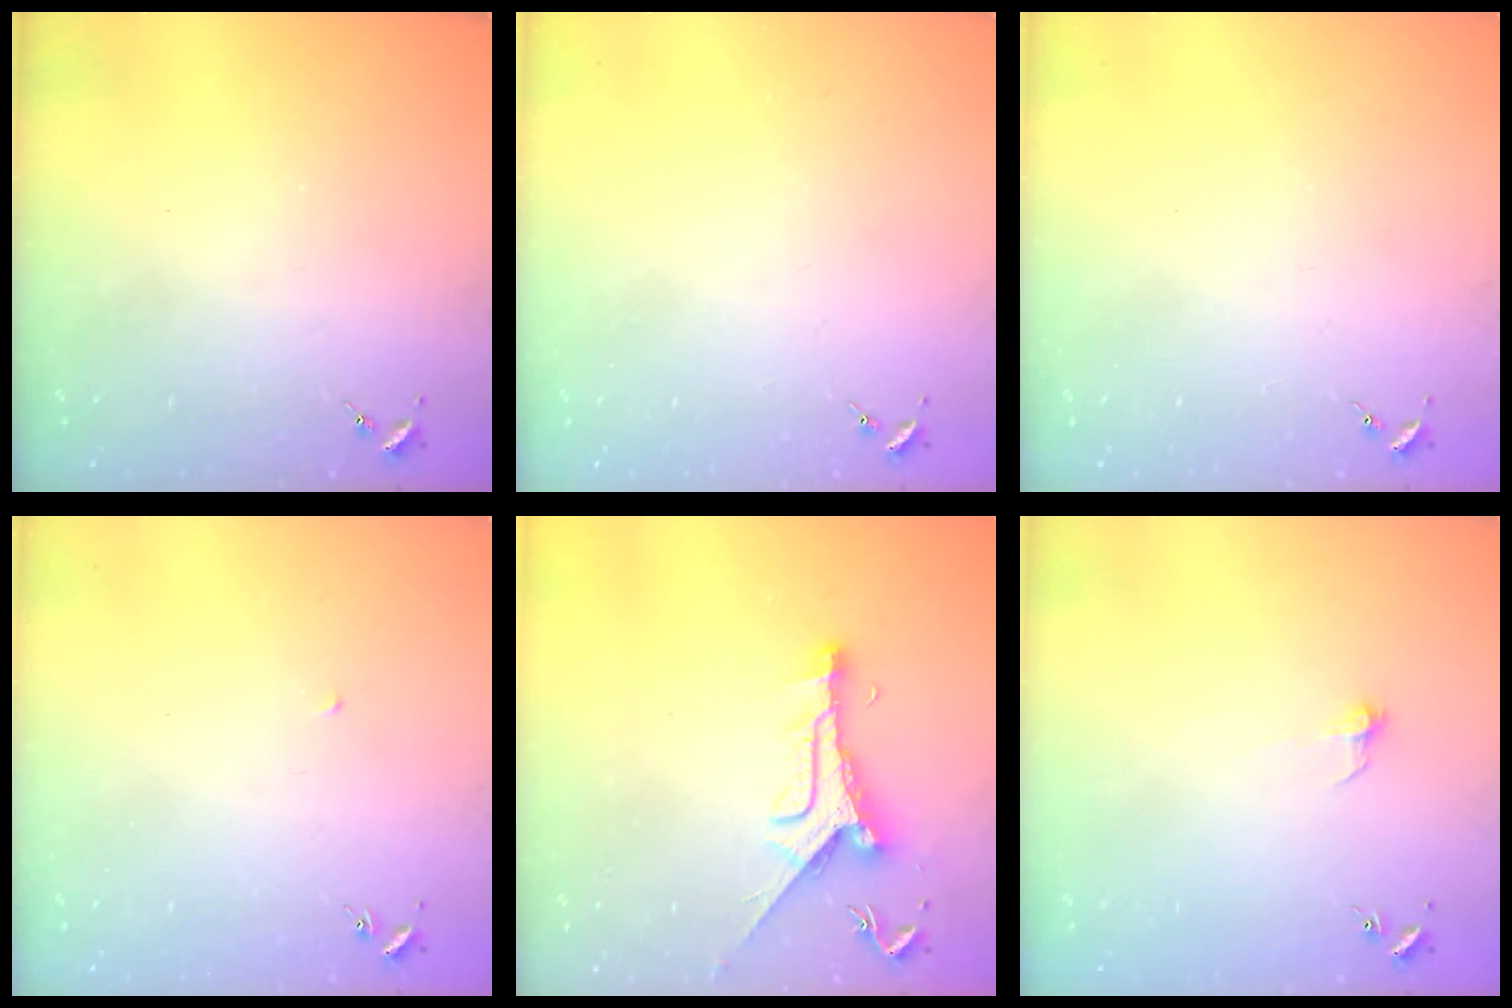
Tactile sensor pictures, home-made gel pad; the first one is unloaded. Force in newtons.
{"total": 0.0}
{"total": 0.0}
{"total": 1.6, "press": 1.6, "slide": 0.1}
{"total": 10.1, "press": 10.1, "slide": 0.2}
{"total": 5.3, "press": 5.2, "slide": 0.4}